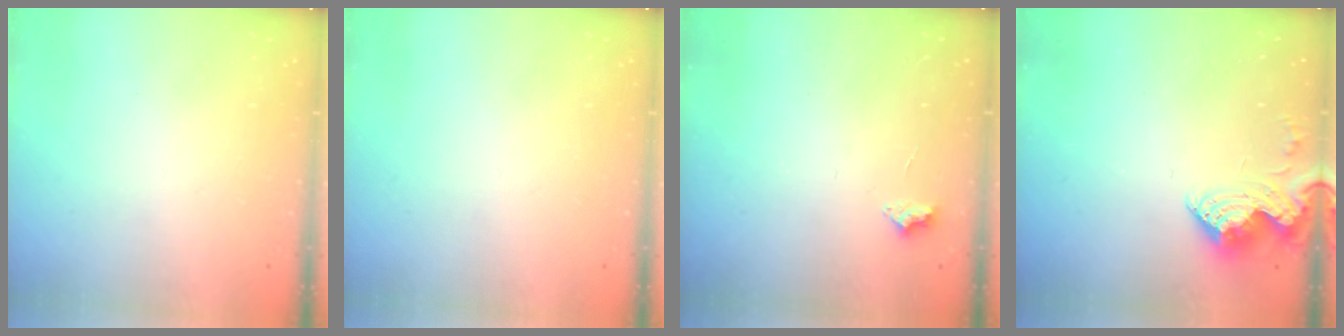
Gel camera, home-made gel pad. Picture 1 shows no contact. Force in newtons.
{"total": 0.0}
{"total": 2.5, "press": 2.5, "slide": 0.4}
{"total": 8.8, "press": 8.8, "slide": 0.9}